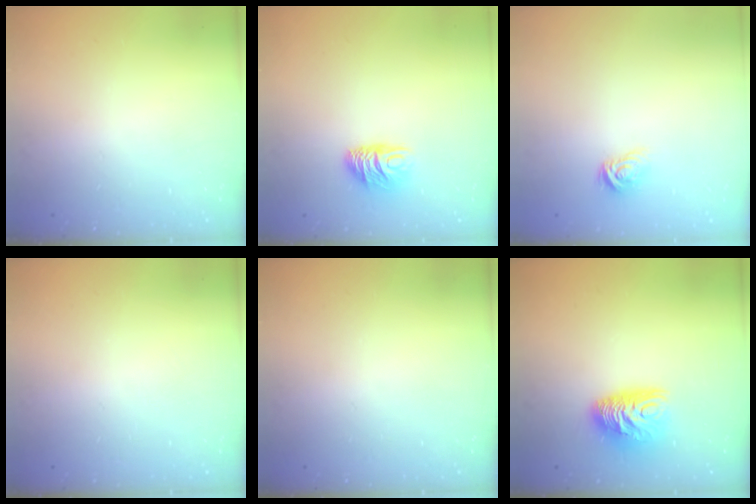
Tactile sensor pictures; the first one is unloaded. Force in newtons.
{"total": 7.5, "press": 7.4, "slide": 0.8}
{"total": 3.7, "press": 3.7, "slide": 0.4}
{"total": 0.0}
{"total": 0.0}
{"total": 9.9, "press": 9.9, "slide": 0.3}